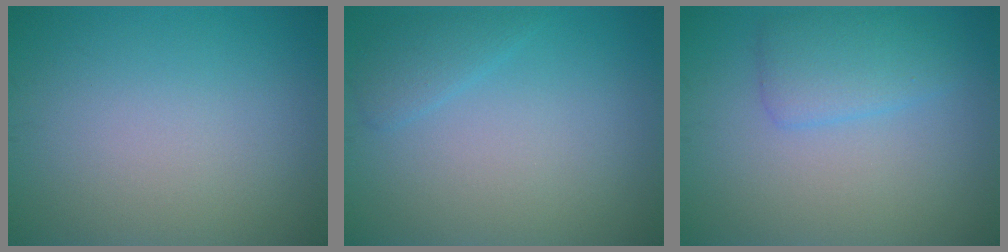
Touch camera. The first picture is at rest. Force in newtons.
{"total": 1.5, "press": 1.5, "slide": 0.1}
{"total": 3.0, "press": 3.0, "slide": 0.2}